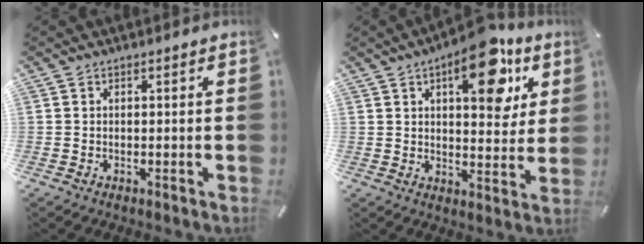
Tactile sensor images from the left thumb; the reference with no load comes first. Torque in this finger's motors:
{"motor_torque": [1.33, 1.88, 1.84, -0.93, 0.43]}